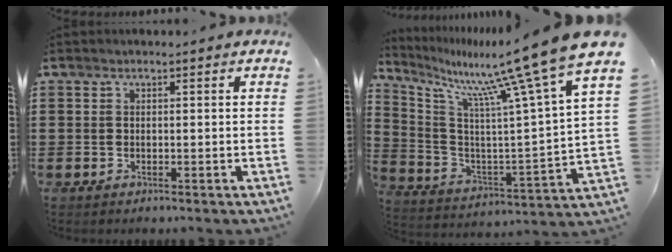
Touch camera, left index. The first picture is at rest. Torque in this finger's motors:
{"motor_torque": [0.78, -0.19, 1.05, 0.21]}